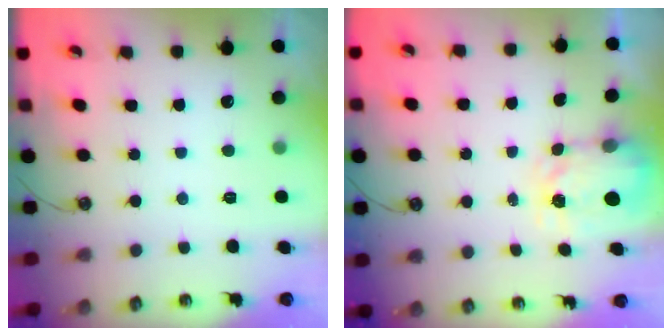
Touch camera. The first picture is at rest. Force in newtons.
{"total": 3.7, "press": 3.7, "slide": 0.5}